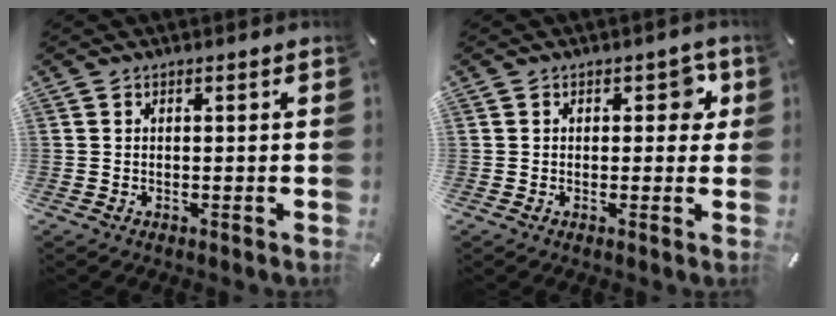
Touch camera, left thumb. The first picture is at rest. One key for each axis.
{"total": 4.2, "fx": 0.9, "fy": 2.8, "fz": 3.0, "tx": -0.022, "ty": -0.002, "tz": 0.005}